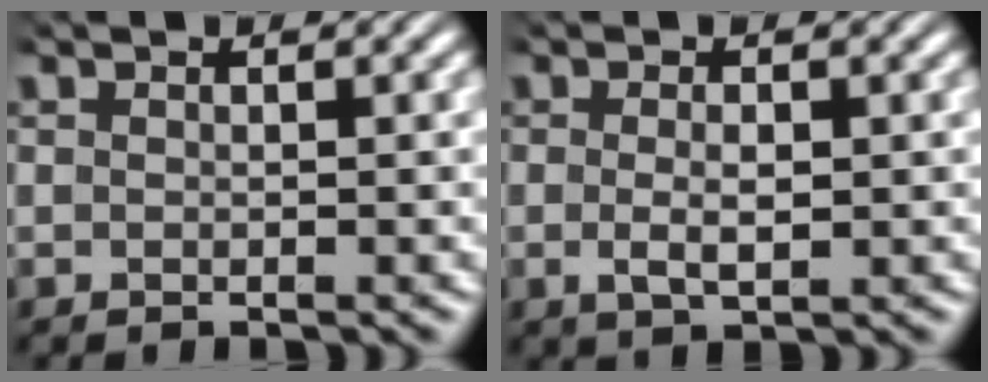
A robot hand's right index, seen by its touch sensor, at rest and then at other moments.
{"total": 2.1, "force": [-0.5, 0.8, 1.9], "torque": [-0.039, -0.010, -0.001]}